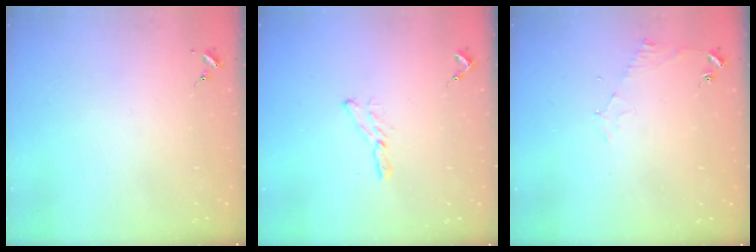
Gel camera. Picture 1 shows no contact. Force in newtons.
{"total": 6.2, "press": 6.2, "slide": 0.3}
{"total": 5.9, "press": 5.8, "slide": 0.7}